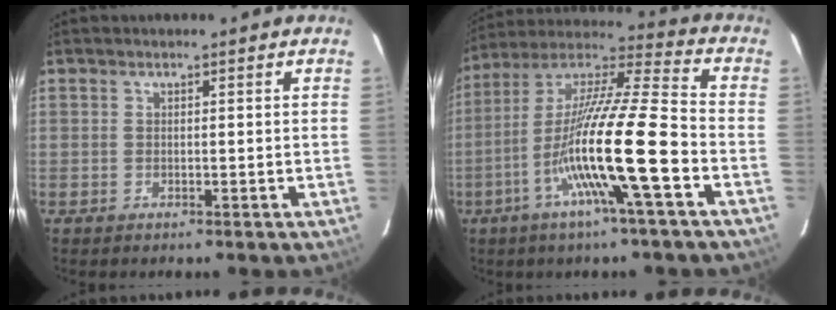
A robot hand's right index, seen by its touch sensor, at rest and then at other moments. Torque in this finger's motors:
{"motor_torque": [1.65, -0.49, 1.05, 0.21]}